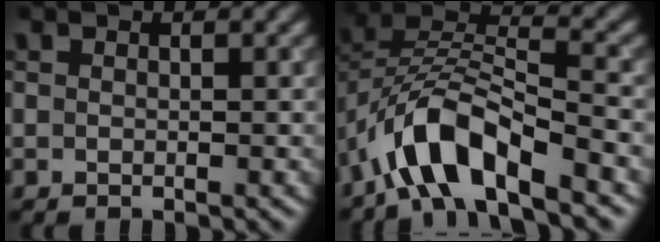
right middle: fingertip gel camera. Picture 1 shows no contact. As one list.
[{"total": 7.6, "force": [-5.0, 2.7, 5.0], "torque": [-0.086, 0.007, -0.098]}]